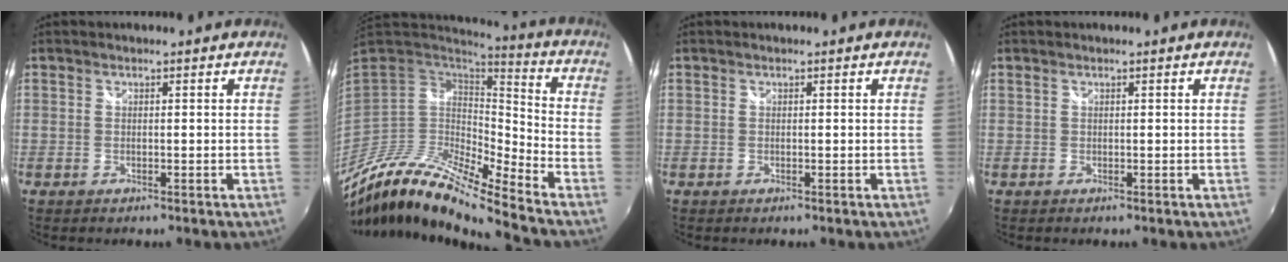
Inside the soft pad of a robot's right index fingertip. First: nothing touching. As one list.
[{"total": 17.5, "force": [-14.3, 2.1, 9.8], "torque": [-0.172, -0.033, -0.285]}, {"total": 0.0}, {"total": 0.0}]